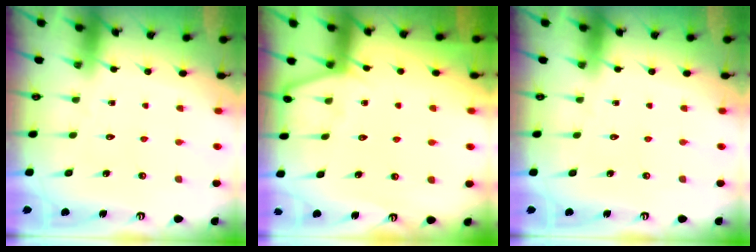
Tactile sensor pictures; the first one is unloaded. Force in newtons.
{"total": 3.4, "press": 3.4, "slide": 0.5}
{"total": 0.0}